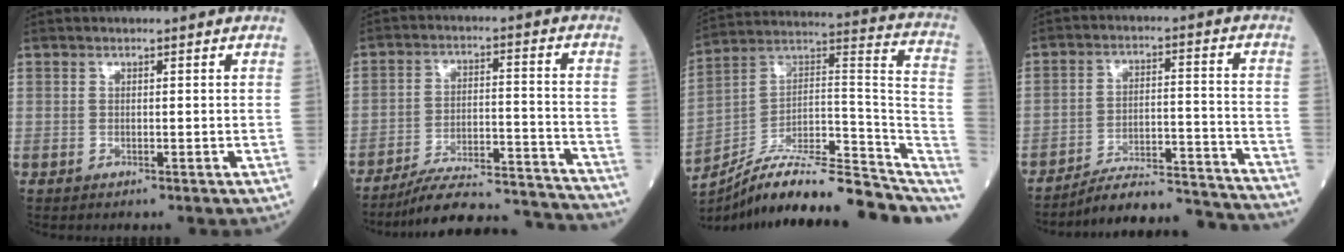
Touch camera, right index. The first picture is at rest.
{"total": 20.3, "force": [-19.4, 1.6, 5.7], "torque": [-0.074, 0.010, -0.273]}
{"total": 22.0, "force": [-18.7, 4.2, 10.8], "torque": [-0.124, 0.043, -0.295]}
{"total": 19.2, "force": [-18.6, 0.3, 4.5], "torque": [-0.054, 0.009, -0.261]}